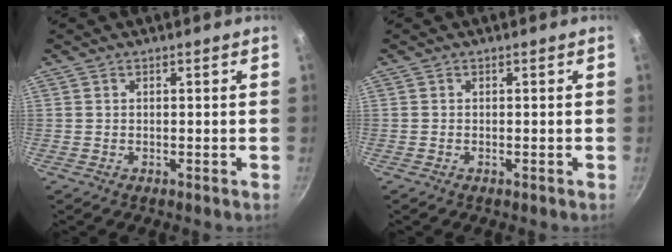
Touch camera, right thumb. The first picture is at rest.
{"total": 0.0}